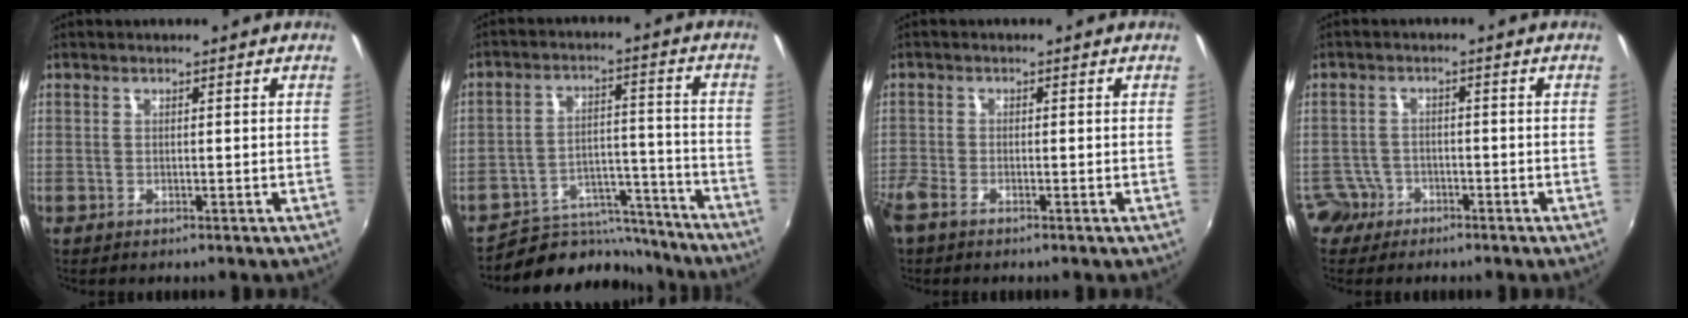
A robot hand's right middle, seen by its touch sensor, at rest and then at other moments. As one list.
[{"total": 12.5, "force": [-11.5, 4.9, 0.8], "torque": [-0.011, 0.048, -0.165]}, {"total": 3.3, "force": [-2.5, 1.2, 1.8], "torque": [-0.051, -0.008, -0.055]}, {"total": 2.1, "force": [-1.6, 1.2, -0.4], "torque": [0.005, 0.006, -0.032]}]